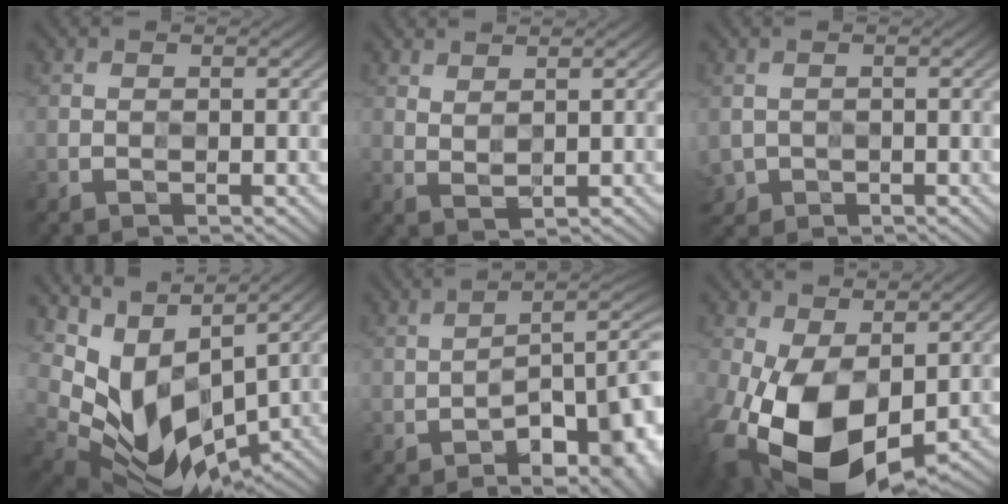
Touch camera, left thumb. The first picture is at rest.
{"total": 2.3, "force": [2.3, -0.2, -0.1], "torque": [-0.012, -0.002, 0.045]}
{"total": 2.7, "force": [-0.7, 2.5, 0.7], "torque": [-0.034, -0.019, -0.011]}
{"total": 9.3, "force": [4.6, 5.4, 6.0], "torque": [-0.141, -0.011, 0.100]}
{"total": 11.9, "force": [-5.3, 5.1, 9.3], "torque": [-0.106, 0.006, -0.068]}
{"total": 14.0, "force": [-2.6, 9.3, 10.2], "torque": [-0.242, -0.044, -0.024]}